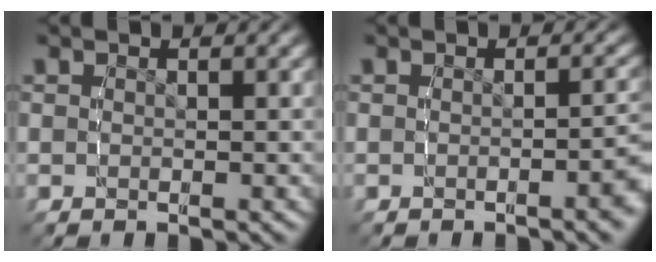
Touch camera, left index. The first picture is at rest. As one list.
[{"total": 2.0, "force": [-0.9, 0.2, 1.8], "torque": [-0.016, 0.009, -0.019]}]